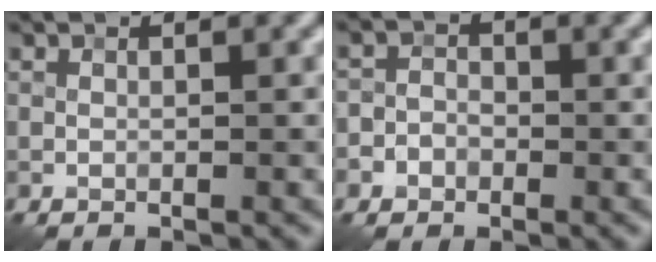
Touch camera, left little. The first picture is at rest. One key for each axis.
{"total": 2.0, "fx": -0.9, "fy": 1.7, "fz": 0.4, "tx": 0.015, "ty": 0.007, "tz": -0.024}